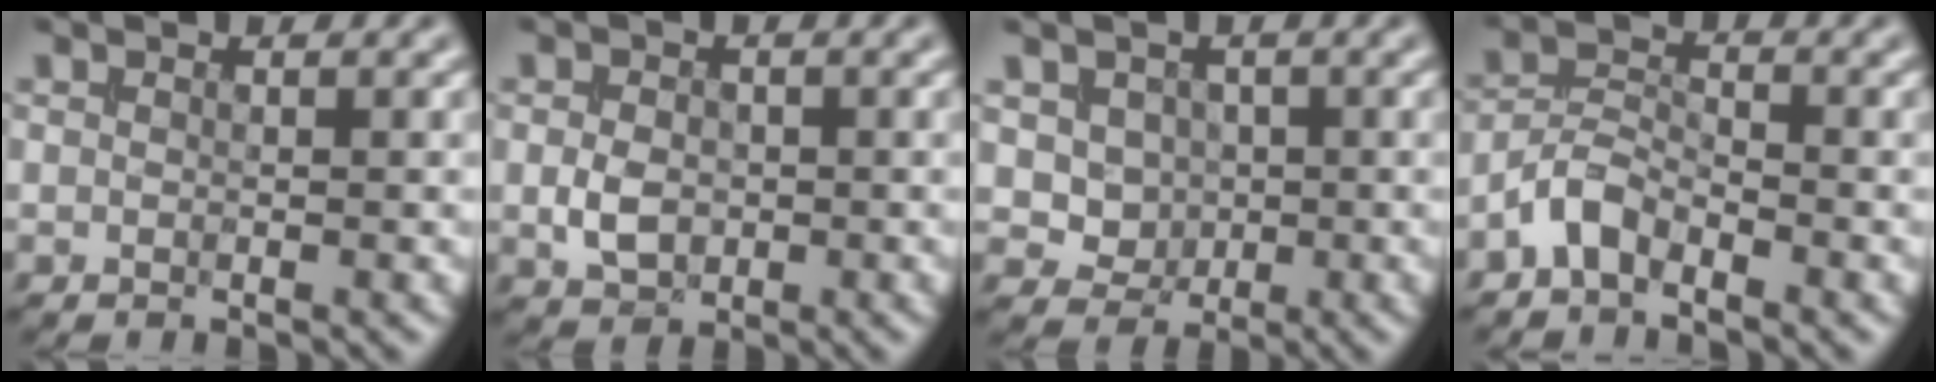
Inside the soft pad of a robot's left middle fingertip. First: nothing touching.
{"total": 2.7, "force": [-0.3, 2.1, 1.7], "torque": [-0.034, -0.004, -0.009]}
{"total": 3.0, "force": [0.5, 2.6, 1.3], "torque": [-0.022, -0.007, 0.015]}
{"total": 2.7, "force": [-2.0, 1.3, 1.4], "torque": [-0.027, 0.011, -0.050]}